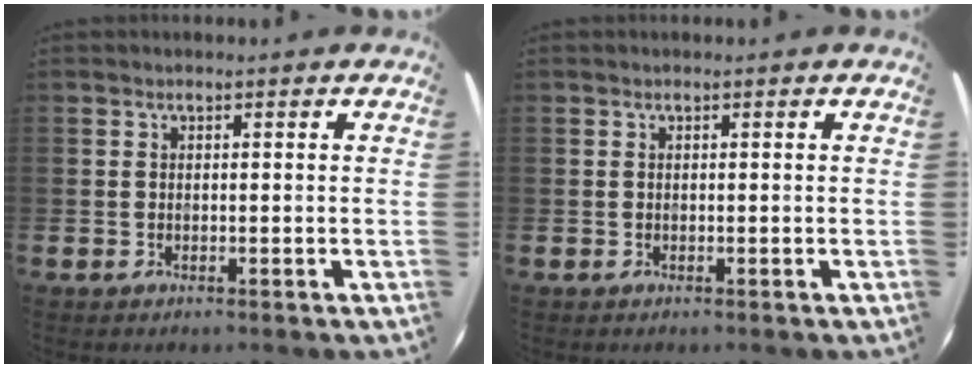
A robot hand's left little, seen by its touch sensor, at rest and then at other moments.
{"total": 0.0}